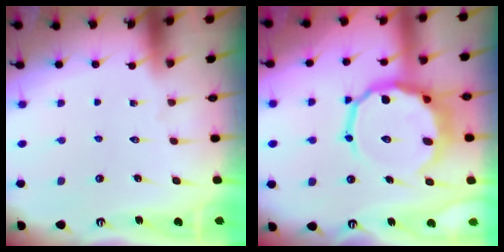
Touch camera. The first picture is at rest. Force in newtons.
{"total": 14.2, "press": 13.9, "slide": 3.0}